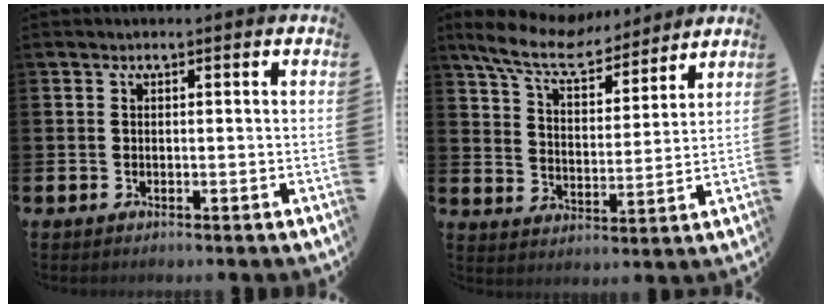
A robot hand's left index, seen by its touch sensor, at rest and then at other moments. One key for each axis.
{"total": 9.2, "fx": 8.2, "fy": 2.3, "fz": 3.5, "tx": -0.095, "ty": -0.044, "tz": 0.145}